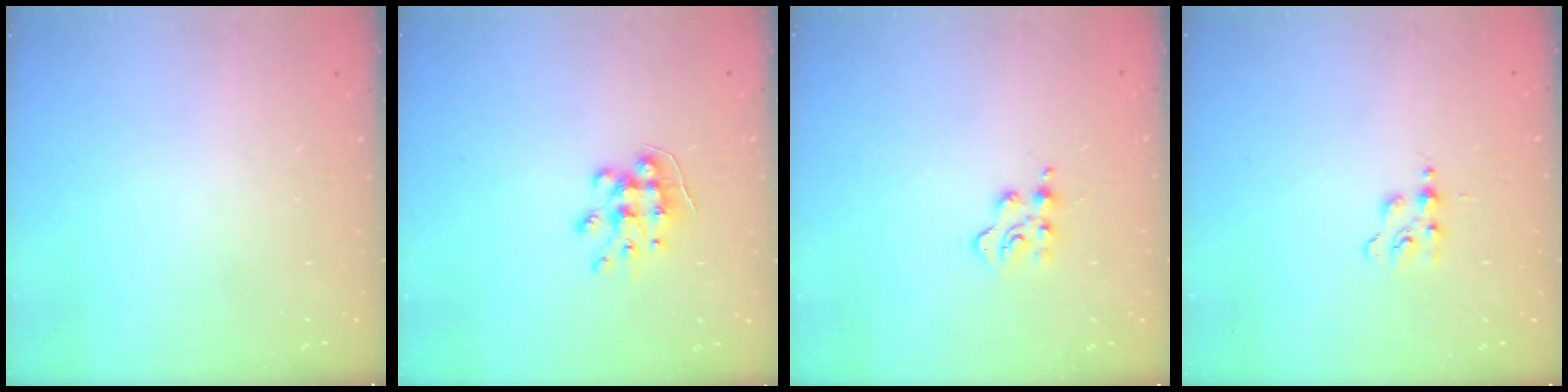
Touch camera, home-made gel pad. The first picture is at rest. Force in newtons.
{"total": 8.2, "press": 8.2, "slide": 0.7}
{"total": 4.1, "press": 4.1, "slide": 0.4}
{"total": 3.3, "press": 3.2, "slide": 0.3}